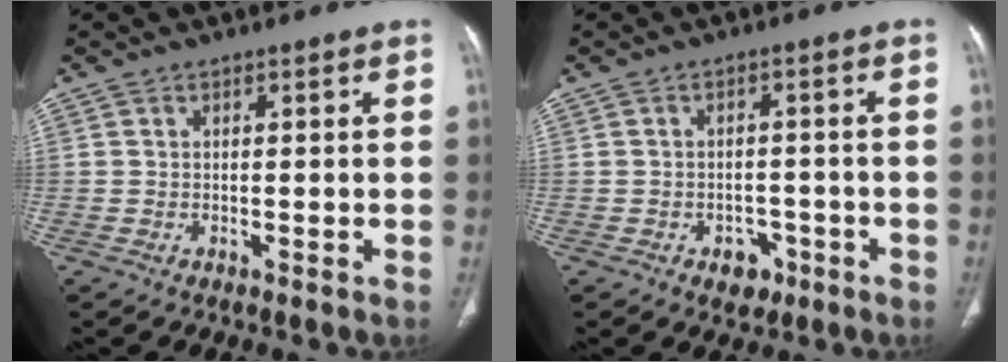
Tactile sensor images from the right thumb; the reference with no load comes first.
{"total": 4.1, "force": [-2.2, 3.0, 1.7], "torque": [-0.003, 0.018, -0.023]}